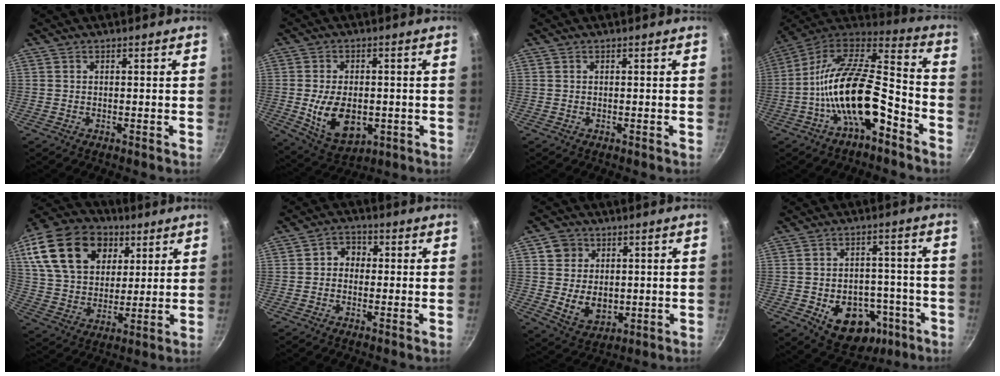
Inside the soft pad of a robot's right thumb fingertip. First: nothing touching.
{"total": 11.9, "force": [-1.8, 7.5, 9.1], "torque": [-0.140, -0.005, -0.013]}
{"total": 0.0}
{"total": 22.7, "force": [-7.8, 9.2, 19.3], "torque": [-0.335, 0.050, -0.154]}
{"total": 22.9, "force": [9.5, 16.0, 13.4], "torque": [-0.223, -0.008, 0.170]}
{"total": 4.1, "force": [0.1, 3.6, 2.0], "torque": [-0.006, 0.010, -0.009]}
{"total": 9.2, "force": [1.0, 8.1, 4.3], "torque": [-0.041, -0.015, 0.025]}
{"total": 14.6, "force": [-5.5, 10.4, 8.7], "torque": [-0.080, 0.034, -0.063]}